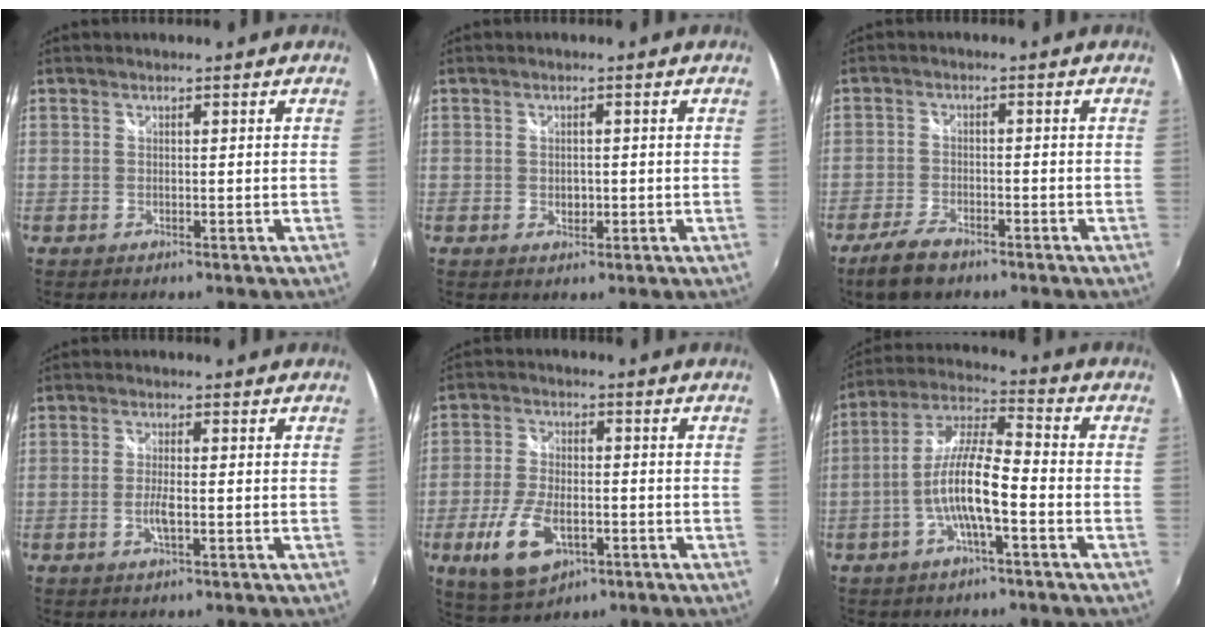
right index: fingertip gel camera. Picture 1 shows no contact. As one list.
[{"total": 2.0, "force": [-0.3, 1.5, 1.4], "torque": [-0.021, 0.000, -0.005]}, {"total": 6.1, "force": [-4.7, 2.6, 3.0], "torque": [-0.089, -0.005, -0.089]}, {"total": 3.1, "force": [-1.0, 0.5, 2.9], "torque": [-0.060, -0.004, -0.019]}, {"total": 11.2, "force": [-4.3, 5.8, 8.5], "torque": [-0.186, -0.012, -0.073]}, {"total": 10.9, "force": [-3.6, 2.0, 10.1], "torque": [-0.209, 0.007, -0.070]}]